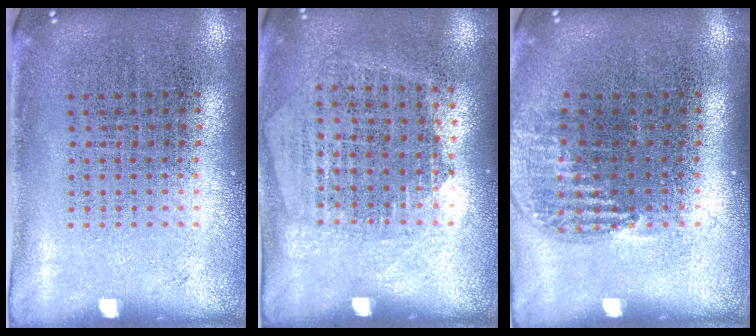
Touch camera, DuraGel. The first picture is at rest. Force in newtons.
{"total": 1.3, "press": 1.2, "slide": 0.6}
{"total": 1.0, "press": 1.0, "slide": 0.4}